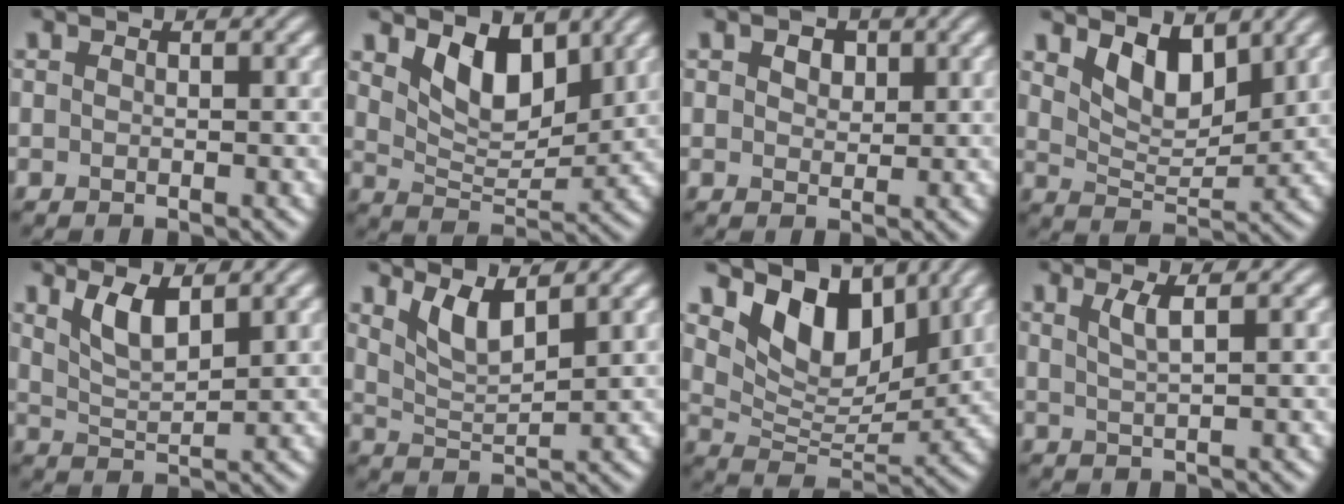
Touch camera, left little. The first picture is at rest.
{"total": 5.6, "force": [2.9, 3.0, 3.7], "torque": [-0.075, -0.015, 0.046]}
{"total": 2.5, "force": [1.3, 1.6, 1.4], "torque": [-0.022, 0.005, 0.011]}
{"total": 4.6, "force": [2.8, 2.2, 2.9], "torque": [-0.063, -0.012, 0.046]}
{"total": 3.5, "force": [2.1, 1.1, 2.5], "torque": [-0.056, -0.006, 0.043]}
{"total": 3.5, "force": [2.4, 0.9, 2.5], "torque": [-0.055, -0.008, 0.050]}
{"total": 8.1, "force": [4.8, 4.5, 4.7], "torque": [-0.082, -0.011, 0.081]}
{"total": 2.0, "force": [0.9, 0.5, 1.8], "torque": [-0.030, 0.001, 0.014]}